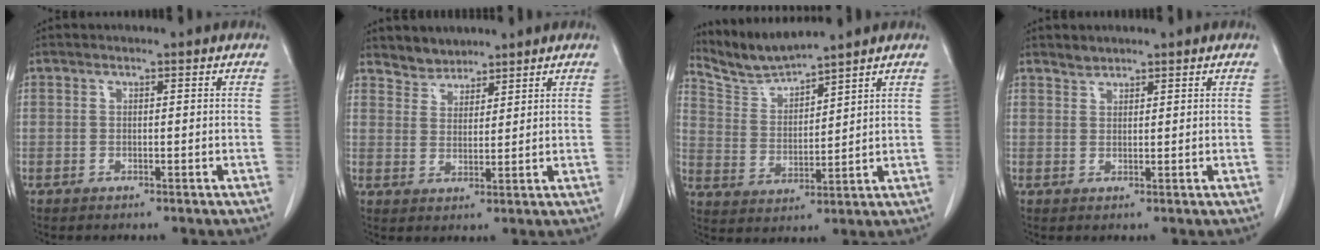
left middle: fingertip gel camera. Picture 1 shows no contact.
{"total": 3.5, "force": [3.2, 1.4, -0.3], "torque": [0.008, 0.008, 0.058]}
{"total": 6.3, "force": [6.3, -1.0, 0.2], "torque": [-0.020, -0.004, 0.140]}
{"total": 1.3, "force": [1.3, 0.4, 0.0], "torque": [0.001, 0.001, 0.023]}